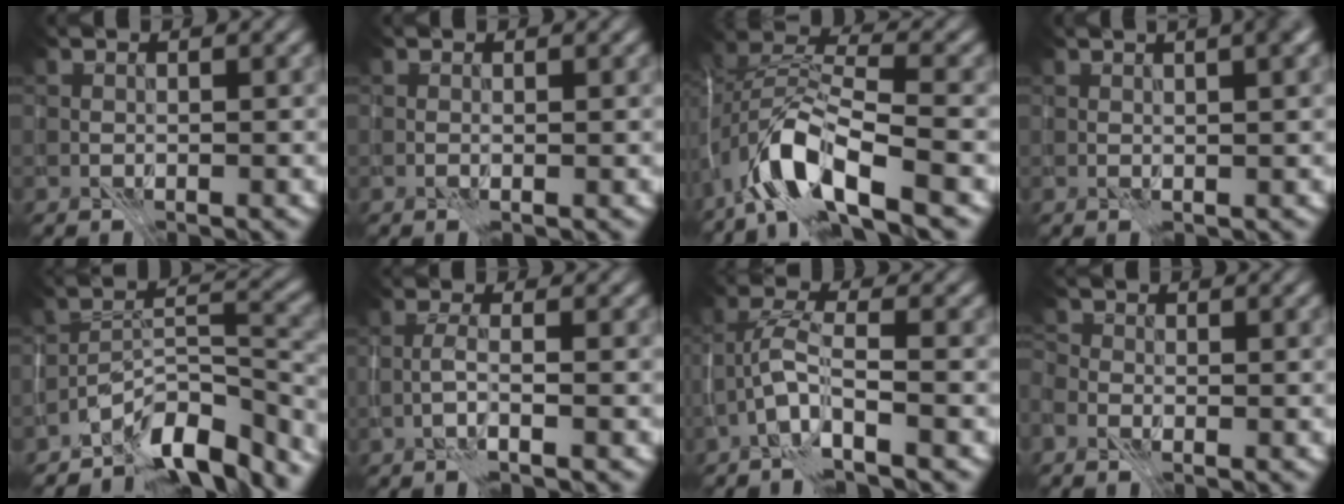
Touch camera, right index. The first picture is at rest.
{"total": 0.5, "force": [0.4, 0.0, 0.3], "torque": [-0.006, 0.003, 0.005]}
{"total": 8.3, "force": [-4.3, 3.3, 6.2], "torque": [-0.120, 0.005, -0.091]}
{"total": 5.2, "force": [2.1, 2.2, 4.3], "torque": [-0.021, 0.032, -0.004]}
{"total": 8.5, "force": [-6.3, 3.3, 4.7], "torque": [-0.053, 0.002, -0.116]}
{"total": 1.5, "force": [-0.2, 0.2, 1.5], "torque": [-0.030, 0.009, -0.016]}
{"total": 3.9, "force": [-1.7, 0.9, 3.4], "torque": [-0.068, 0.008, -0.042]}
{"total": 1.6, "force": [-1.2, 0.7, 0.8], "torque": [-0.018, -0.002, -0.020]}